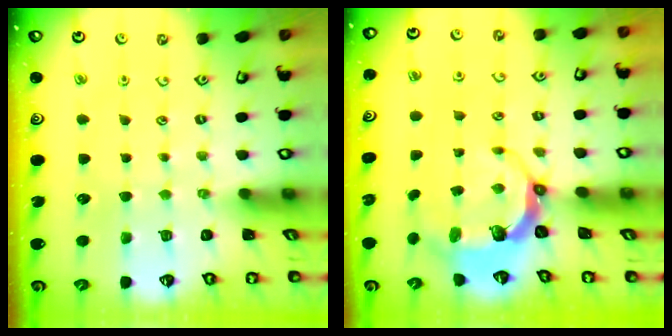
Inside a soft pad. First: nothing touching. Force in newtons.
{"total": 6.9, "press": 5.2, "slide": 4.5}